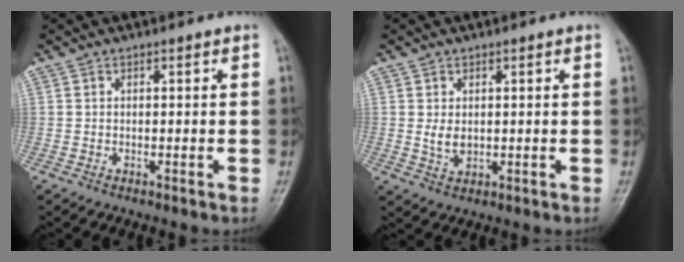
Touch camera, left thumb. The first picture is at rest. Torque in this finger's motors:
{"motor_torque": [0.67, 0.87, 0.61, -0.22, -0.02]}